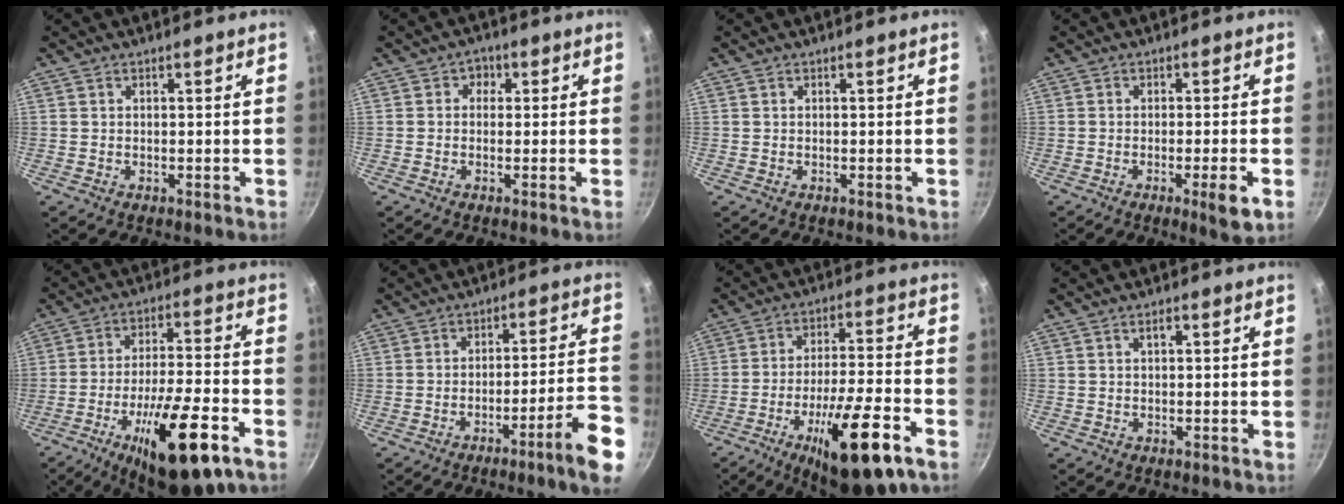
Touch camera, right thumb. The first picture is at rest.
{"total": 2.1, "force": [0.1, 1.8, 0.9], "torque": [-0.007, 0.006, -0.009]}
{"total": 0.0}
{"total": 5.0, "force": [-2.0, 0.5, 4.6], "torque": [-0.071, 0.005, -0.027]}
{"total": 19.9, "force": [-9.6, 5.9, 16.4], "torque": [-0.248, 0.035, -0.147]}
{"total": 11.5, "force": [-6.4, 0.6, 9.5], "torque": [-0.127, 0.050, -0.089]}
{"total": 18.9, "force": [-9.4, 5.0, 15.6], "torque": [-0.237, 0.036, -0.142]}
{"total": 1.1, "force": [0.4, 0.4, 0.9], "torque": [-0.017, 0.006, 0.007]}